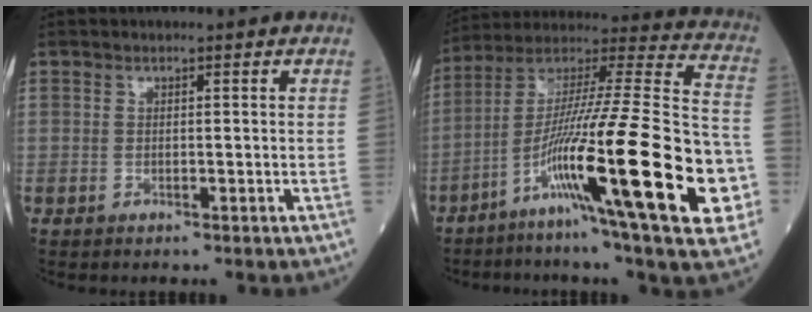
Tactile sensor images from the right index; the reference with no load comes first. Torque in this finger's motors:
{"motor_torque": [1.25, -0.89, 0.78, 0.21]}